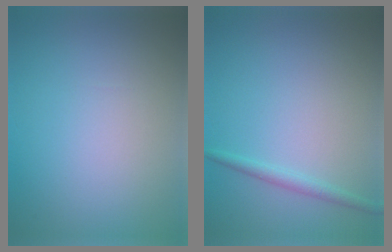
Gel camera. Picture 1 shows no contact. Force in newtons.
{"total": 1.4, "press": 1.4, "slide": 0.1}